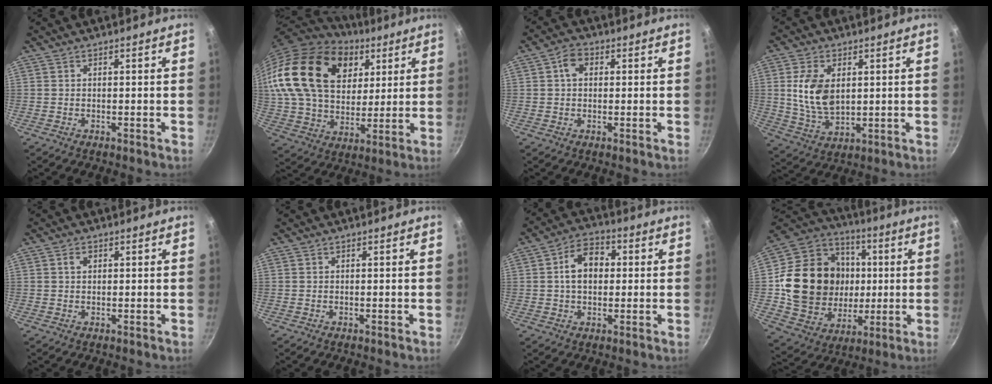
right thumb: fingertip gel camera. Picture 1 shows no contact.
{"total": 28.4, "force": [11.4, 19.2, 17.6], "torque": [-0.313, -0.015, 0.206]}
{"total": 3.8, "force": [0.7, 2.8, 2.4], "torque": [-0.031, 0.008, 0.005]}
{"total": 10.6, "force": [2.0, 6.6, 8.1], "torque": [-0.144, -0.018, 0.046]}
{"total": 1.2, "force": [0.4, 0.9, 0.7], "torque": [-0.009, 0.004, 0.005]}
{"total": 0.0}
{"total": 8.8, "force": [1.0, 6.2, 6.2], "torque": [-0.072, 0.019, 0.005]}
{"total": 24.3, "force": [1.5, 20.3, 13.3], "torque": [-0.220, 0.017, 0.038]}